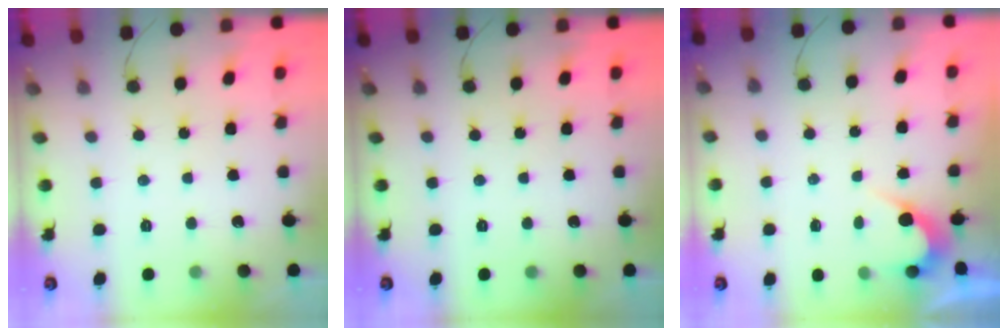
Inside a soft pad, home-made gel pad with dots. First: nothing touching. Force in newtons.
{"total": 0.0}
{"total": 2.6, "press": 2.6, "slide": 0.1}